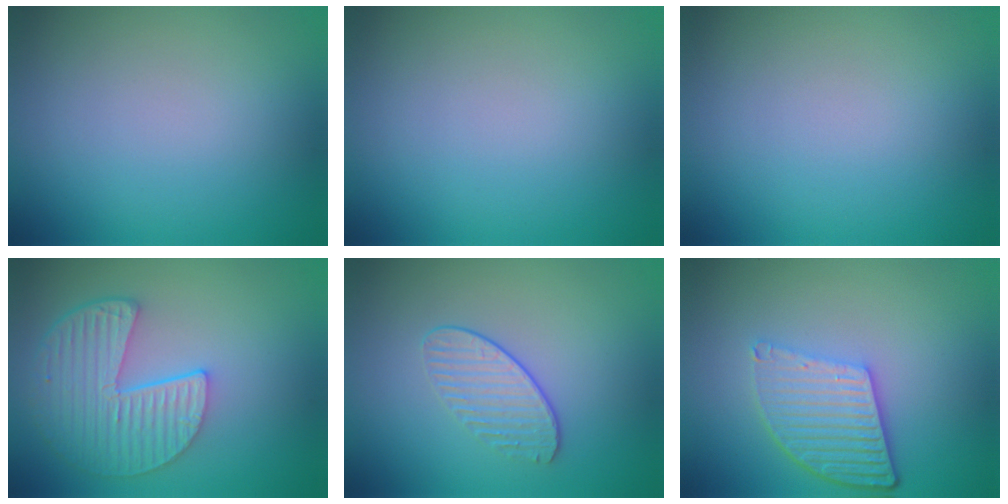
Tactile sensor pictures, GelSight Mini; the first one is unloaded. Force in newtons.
{"total": 0.0}
{"total": 0.0}
{"total": 6.2, "press": 4.8, "slide": 3.9}
{"total": 1.9, "press": 1.5, "slide": 1.2}
{"total": 5.4, "press": 3.9, "slide": 3.8}